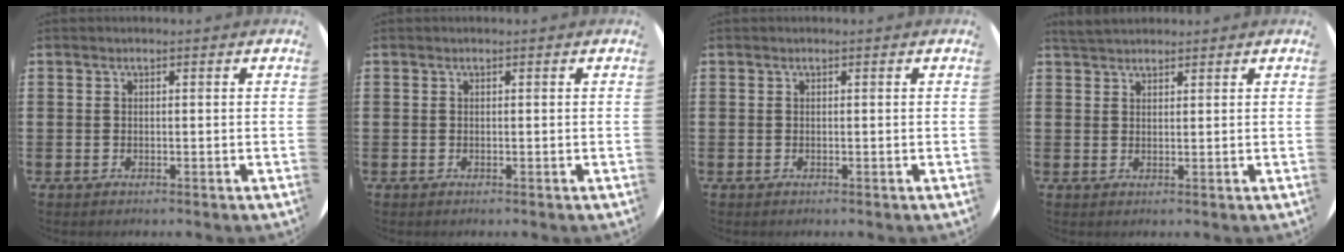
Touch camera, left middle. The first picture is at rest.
{"total": 0.0}
{"total": 0.0}
{"total": 2.5, "force": [2.3, 0.6, 0.5], "torque": [-0.014, 0.001, 0.045]}